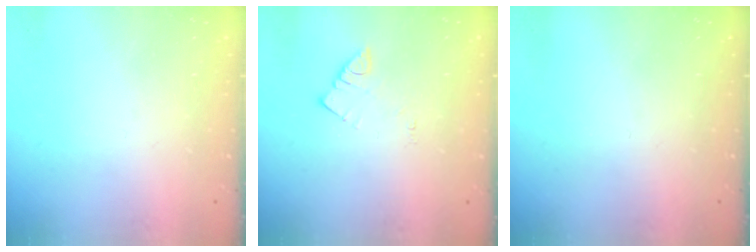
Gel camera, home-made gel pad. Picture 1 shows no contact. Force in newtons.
{"total": 3.5, "press": 3.5, "slide": 0.2}
{"total": 0.0}